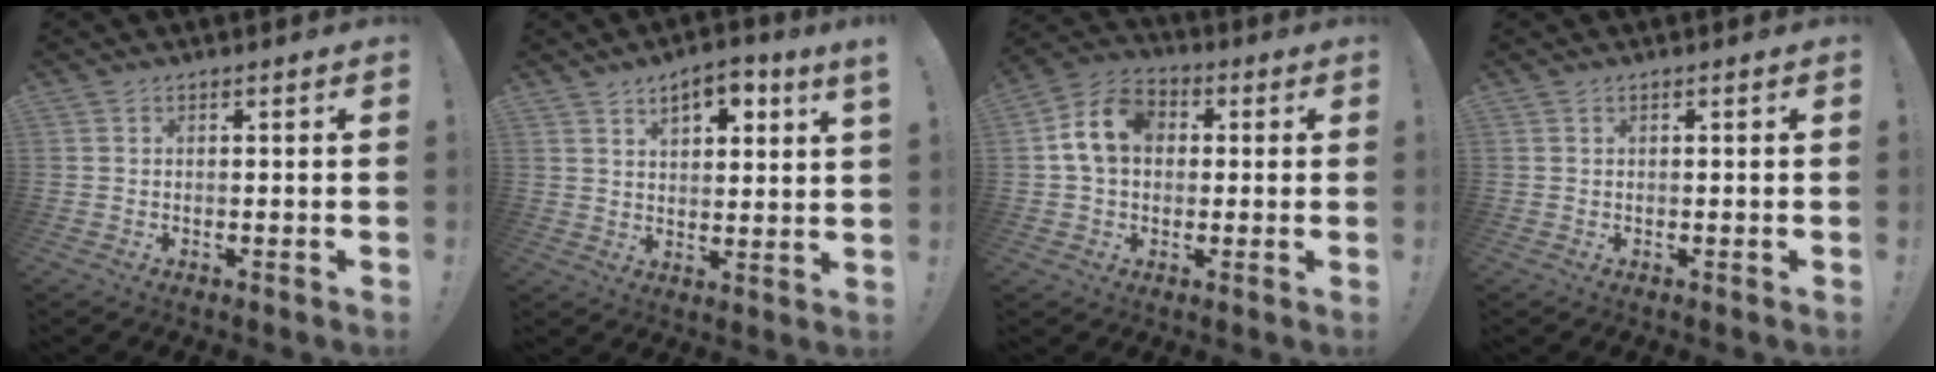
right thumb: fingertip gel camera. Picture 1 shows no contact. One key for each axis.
{"total": 7.0, "fx": 4.3, "fy": 1.9, "fz": 5.2, "tx": -0.075, "ty": -0.016, "tz": 0.071}
{"total": 12.7, "fx": 2.3, "fy": 9.5, "fz": 8.1, "tx": -0.130, "ty": 0.013, "tz": 0.049}
{"total": 0.0}